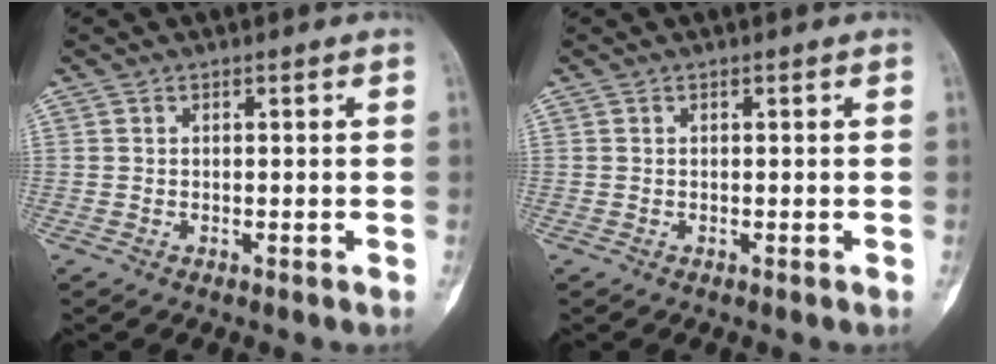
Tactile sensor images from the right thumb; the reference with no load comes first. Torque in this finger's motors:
{"motor_torque": [0.10, 0.09, 0.15, -0.12, 0.00]}